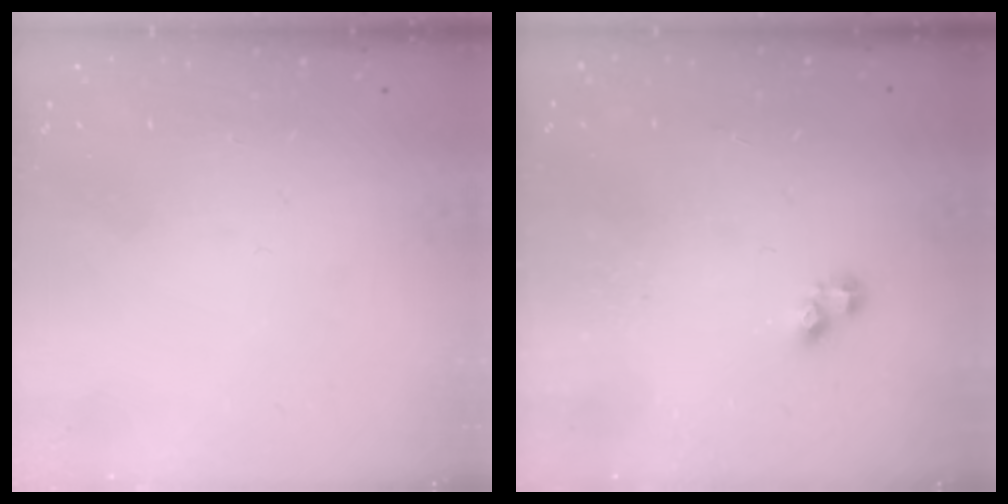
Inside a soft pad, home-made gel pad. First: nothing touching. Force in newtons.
{"total": 2.8, "press": 2.7, "slide": 0.5}